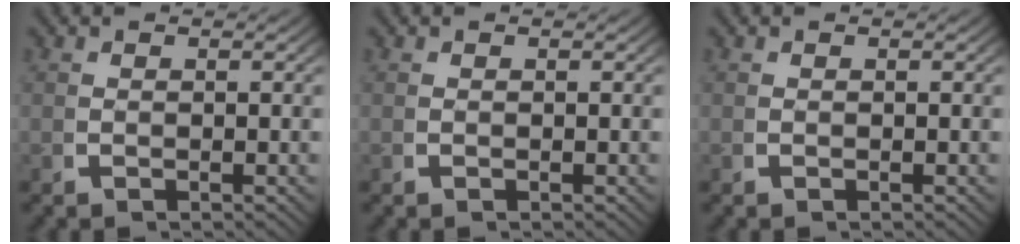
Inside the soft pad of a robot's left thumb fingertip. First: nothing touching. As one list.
[{"total": 0.0}, {"total": 0.0}]